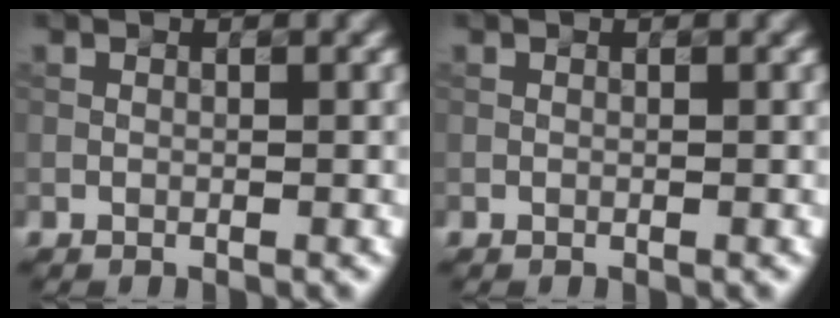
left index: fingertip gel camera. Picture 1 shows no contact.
{"total": 0.0}